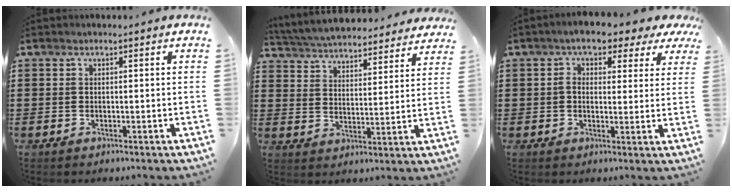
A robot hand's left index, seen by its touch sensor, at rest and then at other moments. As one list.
[{"total": 5.0, "force": [5.0, 0.1, 0.4], "torque": [-0.035, -0.033, 0.084]}, {"total": 4.9, "force": [2.8, 2.3, 3.3], "torque": [-0.071, -0.001, 0.043]}]